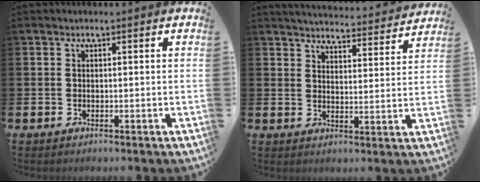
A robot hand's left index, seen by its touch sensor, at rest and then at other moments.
{"total": 4.6, "force": [4.5, 0.2, 0.3], "torque": [-0.018, -0.038, 0.077]}